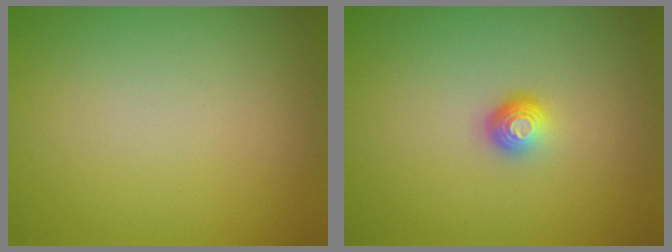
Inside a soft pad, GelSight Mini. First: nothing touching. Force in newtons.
{"total": 1.6, "press": 1.0, "slide": 1.3}